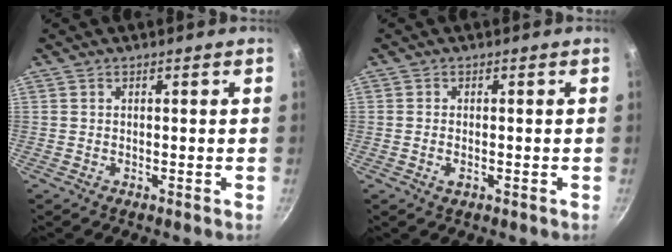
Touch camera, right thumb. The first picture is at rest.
{"total": 1.7, "force": [-0.6, 0.8, 1.3], "torque": [-0.029, 0.000, -0.012]}